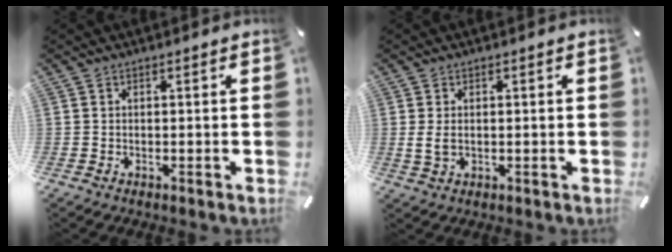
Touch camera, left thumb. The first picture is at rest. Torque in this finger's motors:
{"motor_torque": [0.04, -0.13, 0.11, 0.30, 0.09]}